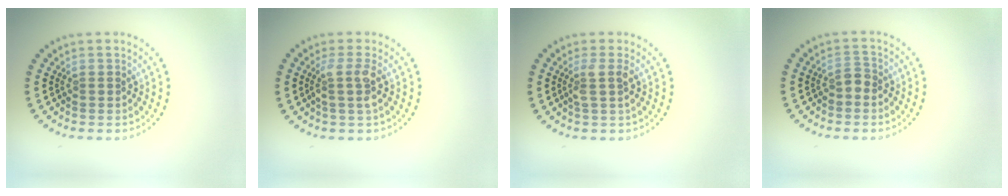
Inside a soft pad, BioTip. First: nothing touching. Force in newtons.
{"total": 2.0, "press": 1.6, "slide": 1.2}
{"total": 1.6, "press": 1.3, "slide": 1.0}
{"total": 1.0, "press": 0.9, "slide": 0.5}